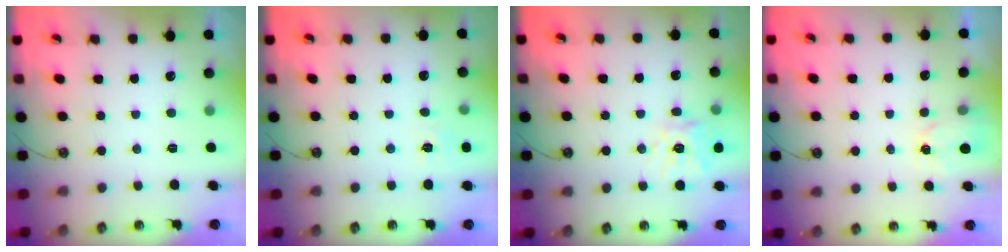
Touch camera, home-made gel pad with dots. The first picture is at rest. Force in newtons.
{"total": 4.6, "press": 4.6, "slide": 0.3}
{"total": 12.7, "press": 12.6, "slide": 1.5}
{"total": 3.0, "press": 3.0, "slide": 0.3}